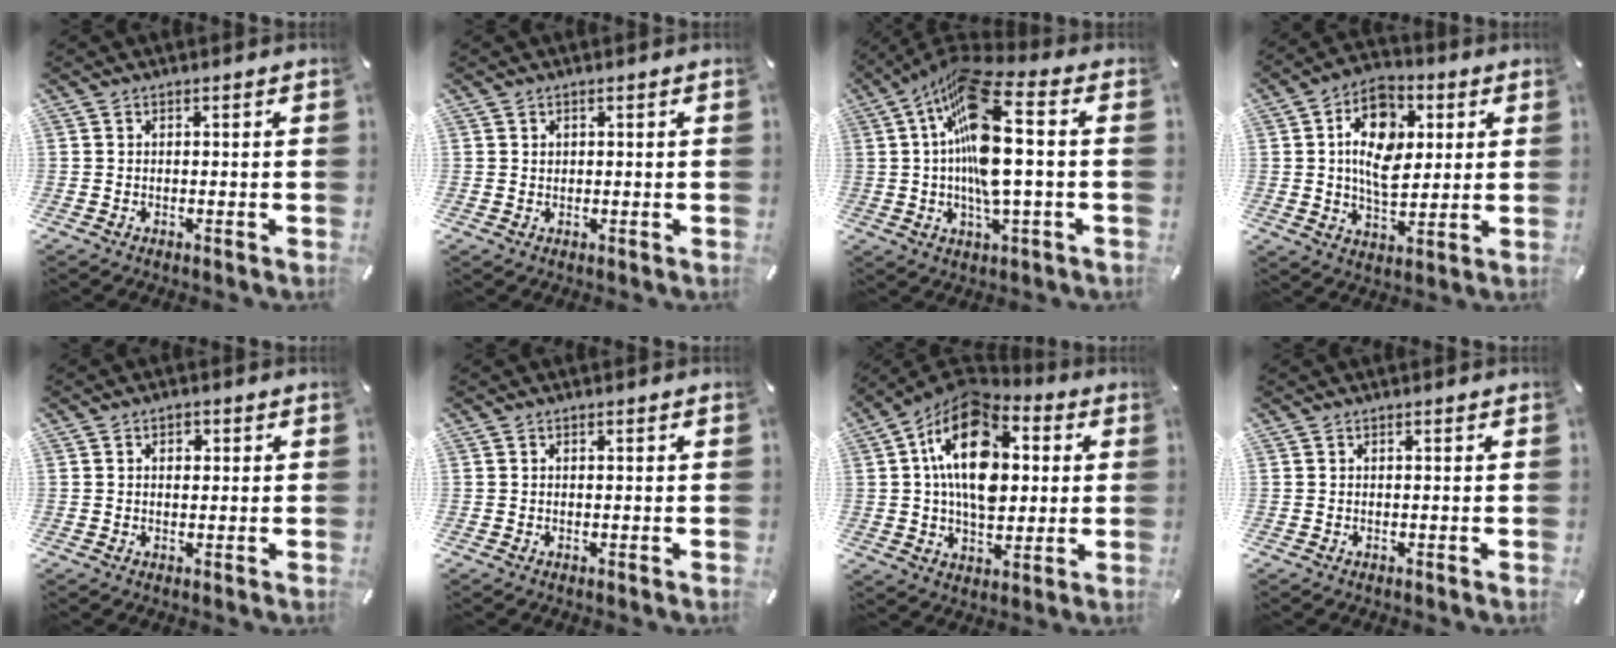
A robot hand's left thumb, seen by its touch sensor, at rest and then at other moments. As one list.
[{"total": 1.2, "force": [0.3, 1.2, 0.2], "torque": [0.002, 0.000, 0.003]}, {"total": 17.7, "force": [2.3, 4.9, 16.9], "torque": [-0.350, -0.009, 0.030]}, {"total": 13.6, "force": [2.9, 9.2, 9.6], "torque": [-0.166, 0.004, 0.050]}, {"total": 2.1, "force": [0.3, 1.7, 1.3], "torque": [-0.014, 0.001, -0.001]}, {"total": 0.0}, {"total": 19.1, "force": [3.6, 12.5, 14.0], "torque": [-0.259, -0.004, 0.058]}, {"total": 0.0}]